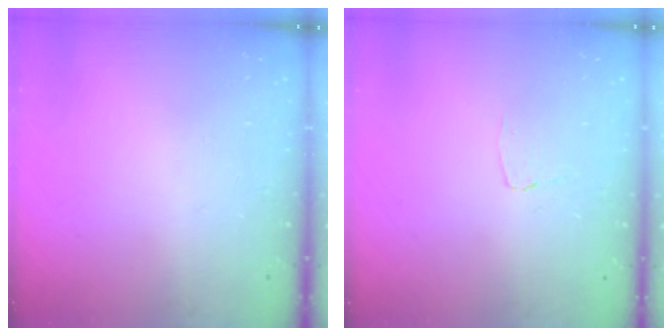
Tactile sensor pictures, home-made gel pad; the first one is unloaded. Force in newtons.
{"total": 2.9, "press": 2.8, "slide": 0.3}